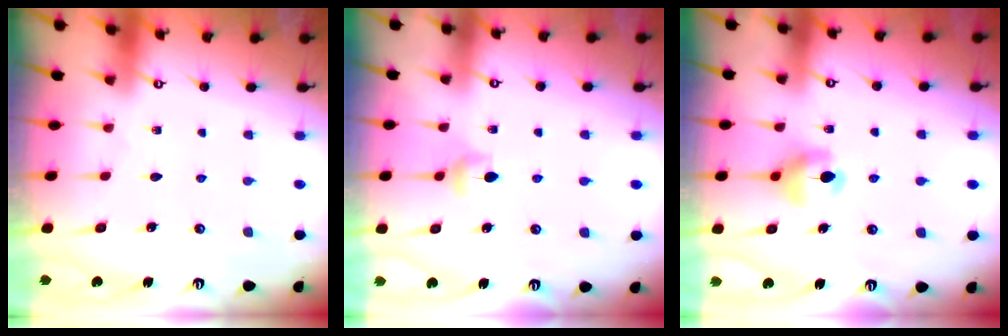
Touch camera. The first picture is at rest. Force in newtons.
{"total": 4.8, "press": 4.7, "slide": 0.7}
{"total": 7.4, "press": 7.3, "slide": 0.6}